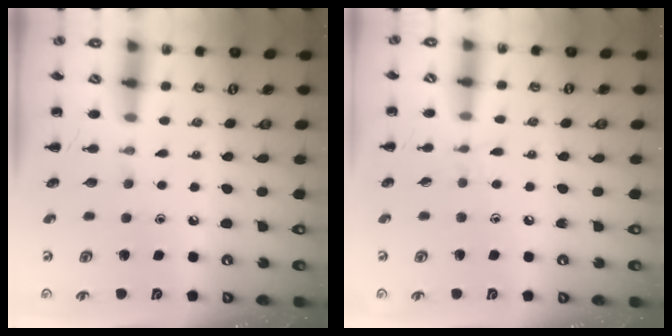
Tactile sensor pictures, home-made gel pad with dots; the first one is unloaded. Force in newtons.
{"total": 3.6, "press": 3.2, "slide": 1.5}